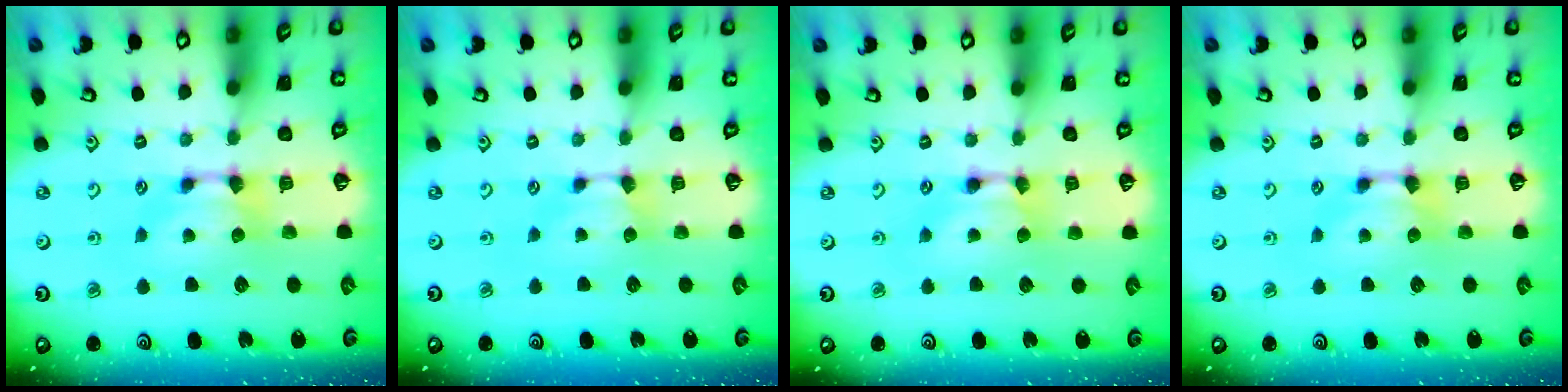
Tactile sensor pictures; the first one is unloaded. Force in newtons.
{"total": 0.9, "press": 0.8, "slide": 0.3}
{"total": 1.6, "press": 1.6, "slide": 0.2}
{"total": 0.0}